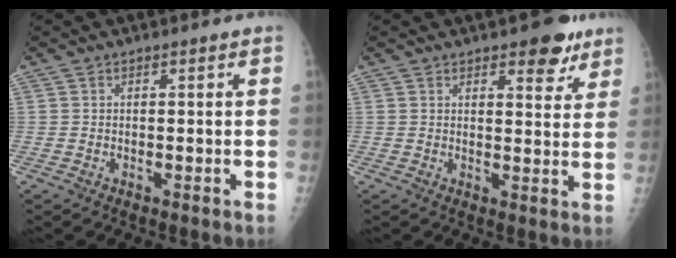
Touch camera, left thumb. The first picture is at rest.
{"total": 6.6, "force": [4.4, 2.9, 3.9], "torque": [-0.019, -0.022, 0.055]}